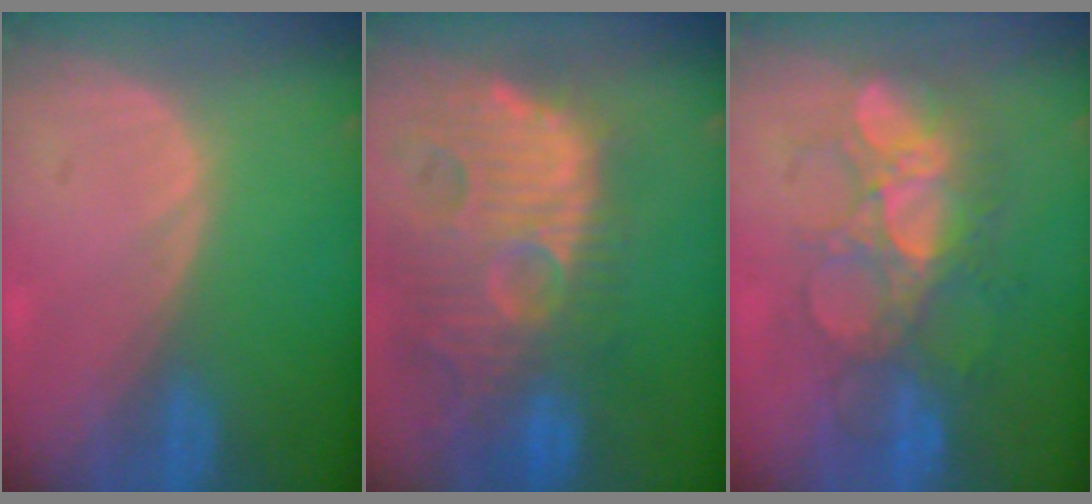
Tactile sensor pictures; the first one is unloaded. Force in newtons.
{"total": 14.4, "press": 12.6, "slide": 7.1}
{"total": 8.8, "press": 8.7, "slide": 1.6}